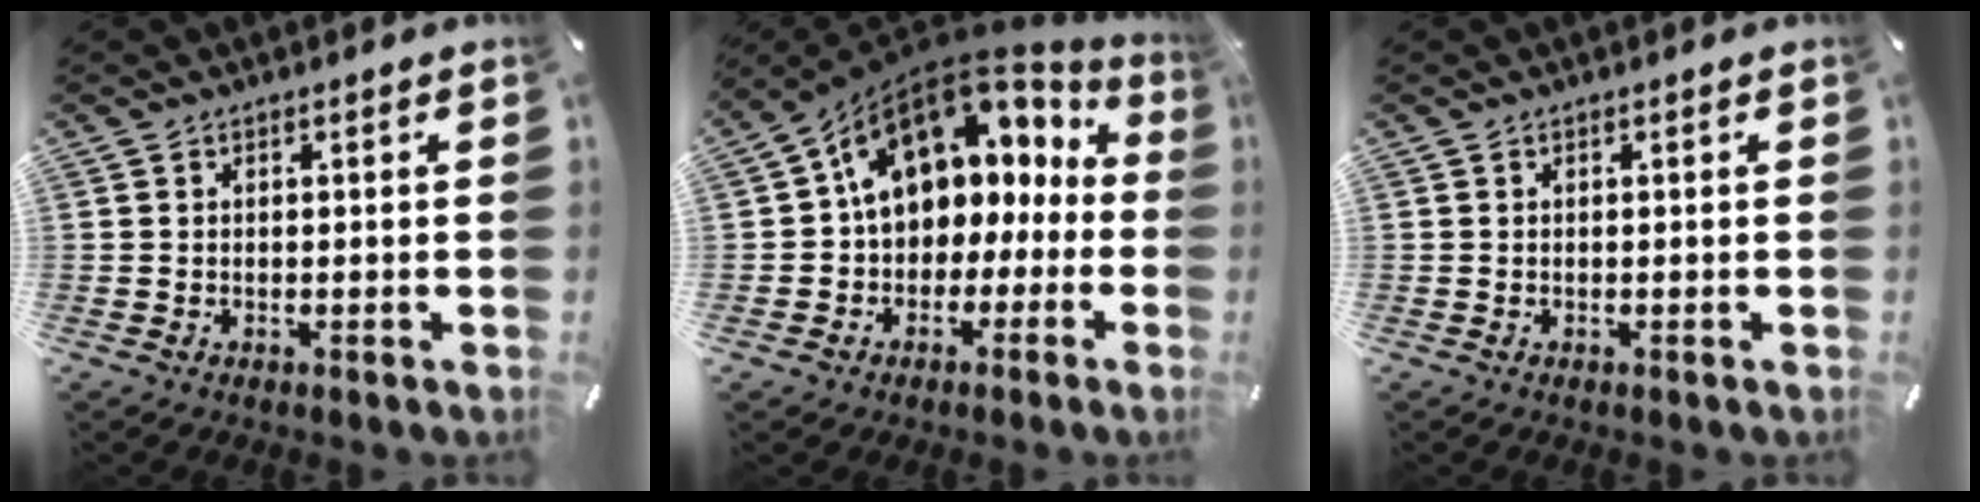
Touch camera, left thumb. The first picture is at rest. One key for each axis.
{"total": 13.7, "fx": 5.9, "fy": 9.8, "fz": 7.4, "tx": -0.131, "ty": -0.034, "tz": 0.109}
{"total": 0.0}